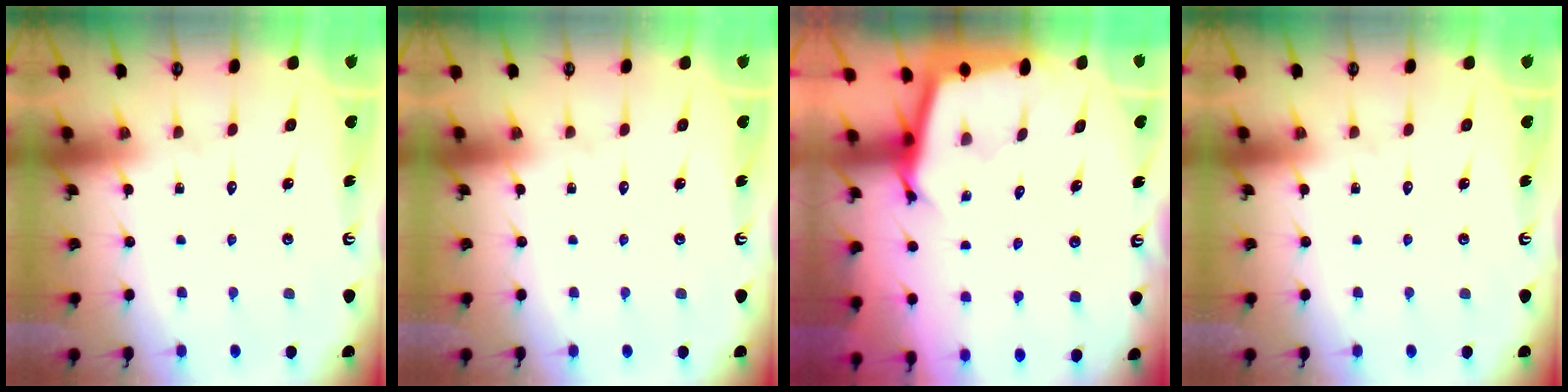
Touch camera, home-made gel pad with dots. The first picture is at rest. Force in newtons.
{"total": 0.0}
{"total": 2.5, "press": 2.5, "slide": 0.1}
{"total": 0.0}